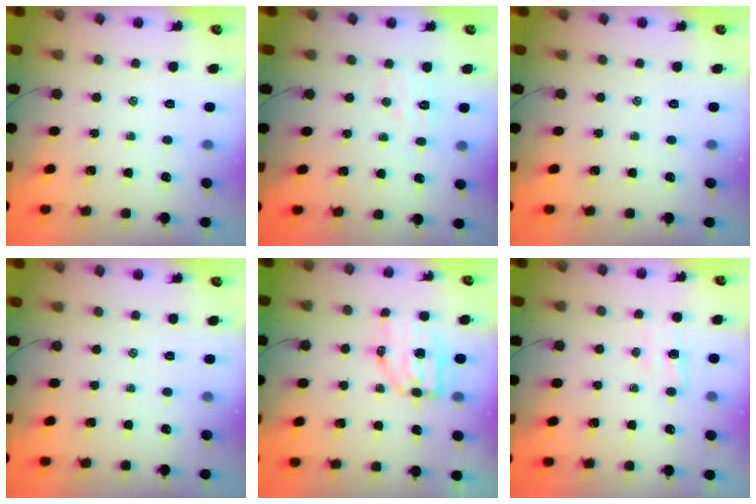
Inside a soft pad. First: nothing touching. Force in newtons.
{"total": 5.0, "press": 4.9, "slide": 1.1}
{"total": 0.0}
{"total": 0.0}
{"total": 6.8, "press": 6.7, "slide": 1.1}
{"total": 4.2, "press": 4.0, "slide": 1.3}